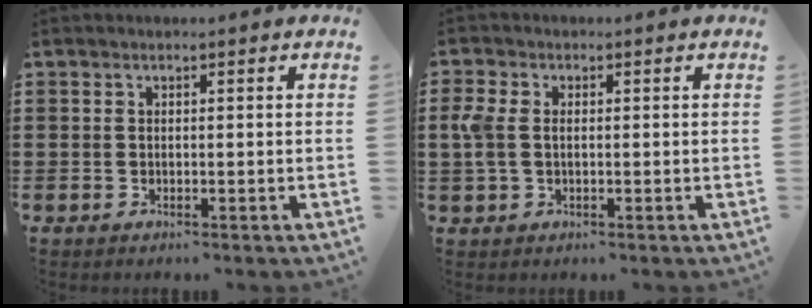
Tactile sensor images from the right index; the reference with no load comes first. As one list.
[{"total": 3.6, "force": [0.1, 2.2, 2.8], "torque": [-0.081, -0.001, -0.006]}]